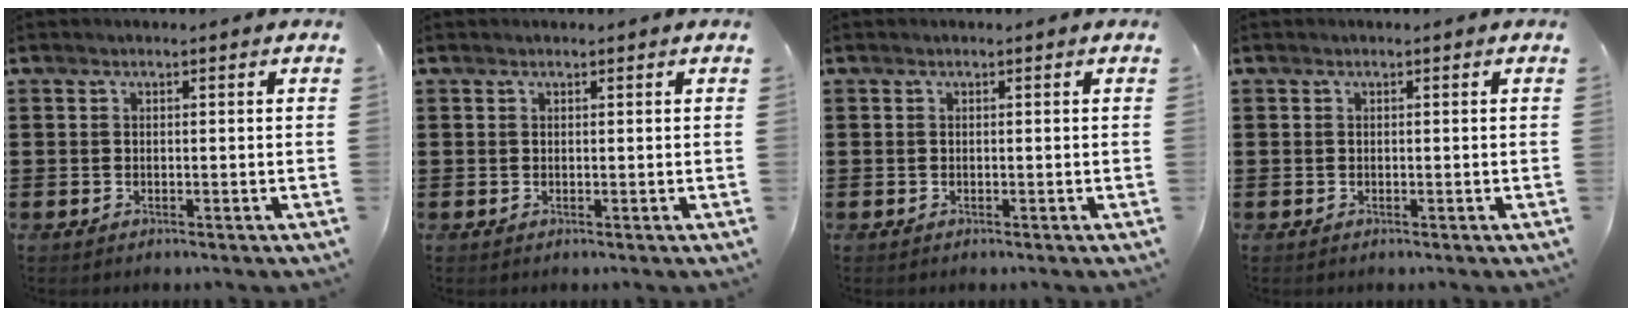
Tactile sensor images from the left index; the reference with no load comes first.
{"total": 0.0}
{"total": 0.0}
{"total": 0.0}